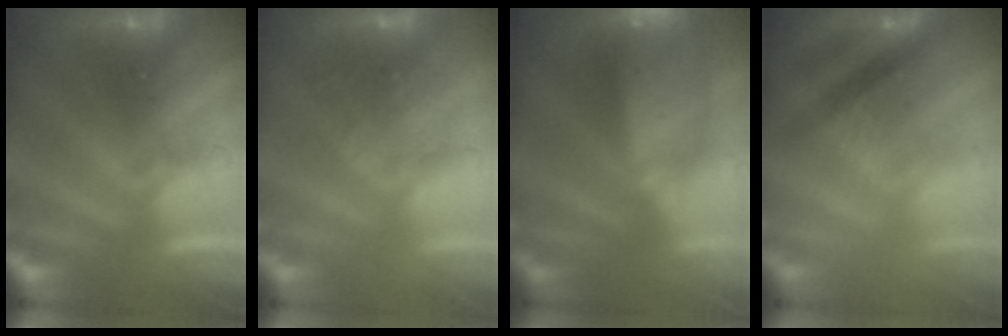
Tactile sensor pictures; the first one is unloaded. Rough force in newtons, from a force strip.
{"total": 3.9}
{"total": 8.0}
{"total": 2.2}